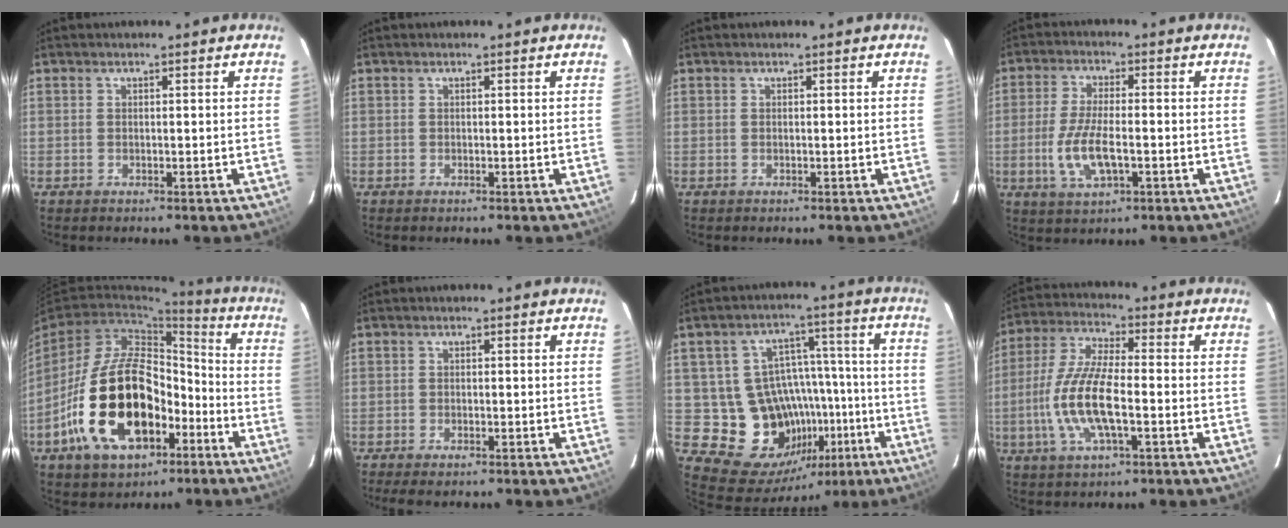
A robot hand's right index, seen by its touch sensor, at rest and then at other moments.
{"total": 0.0}
{"total": 0.0}
{"total": 8.9, "force": [-2.4, 3.1, 7.9], "torque": [-0.167, -0.008, -0.045]}
{"total": 19.8, "force": [-8.4, 11.1, 14.1], "torque": [-0.274, 0.015, -0.128]}
{"total": 2.9, "force": [-2.3, 0.8, 1.6], "torque": [-0.039, -0.009, -0.040]}
{"total": 17.5, "force": [-5.9, 14.5, 8.0], "torque": [-0.153, 0.041, -0.049]}
{"total": 12.7, "force": [-3.1, 3.8, 11.7], "torque": [-0.249, -0.003, -0.064]}